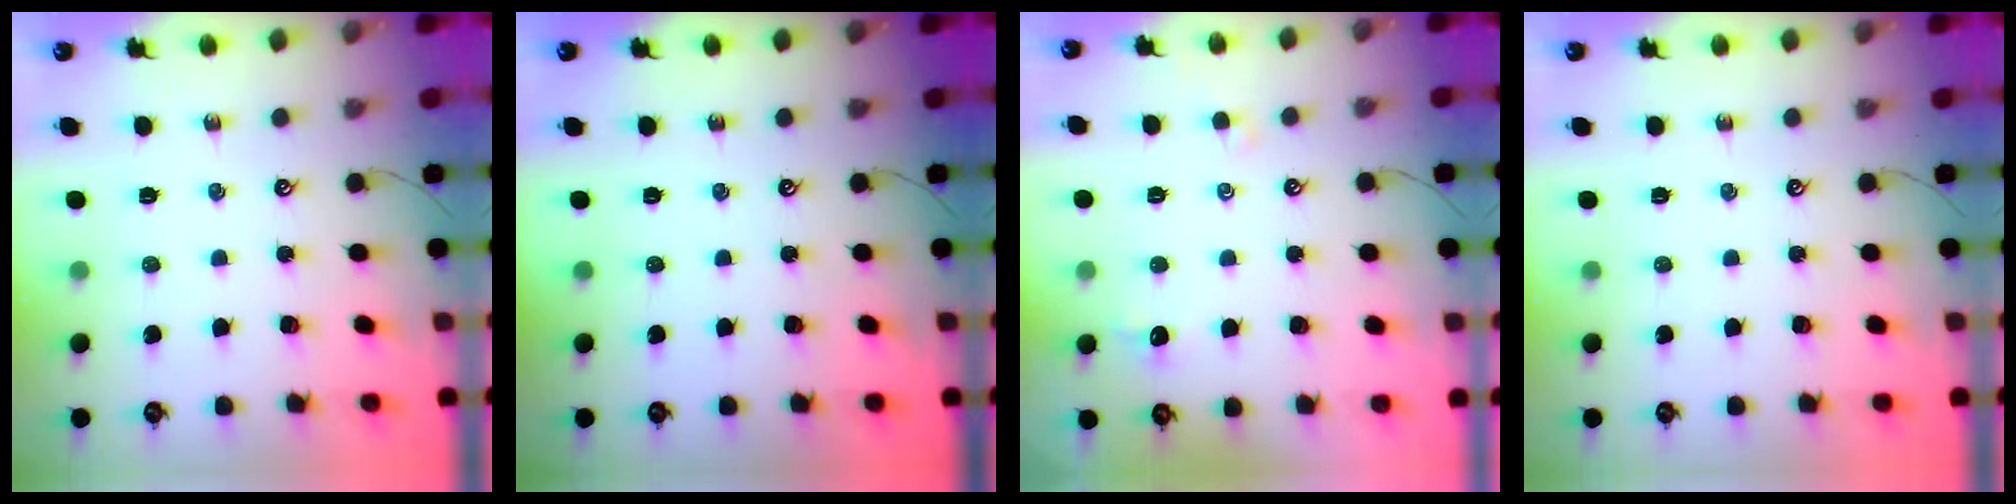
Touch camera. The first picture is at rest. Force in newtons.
{"total": 0.0}
{"total": 1.1, "press": 0.9, "slide": 0.6}
{"total": 0.0}